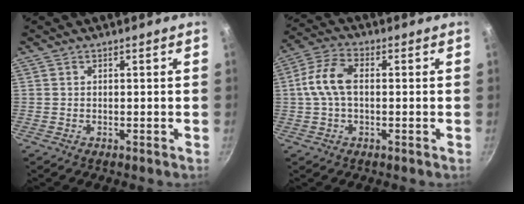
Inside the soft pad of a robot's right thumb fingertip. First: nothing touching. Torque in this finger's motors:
{"motor_torque": [1.65, 1.79, 0.98, -0.39, 0.56]}